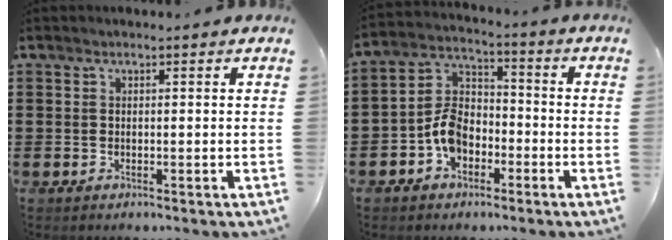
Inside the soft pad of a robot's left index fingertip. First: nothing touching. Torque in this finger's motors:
{"motor_torque": [0.96, 0.91, 0.34, 0.09]}